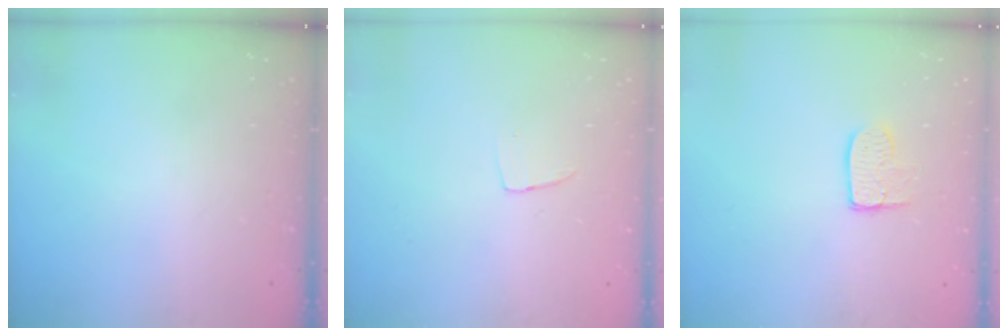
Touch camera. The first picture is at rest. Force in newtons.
{"total": 2.9, "press": 2.9, "slide": 0.1}
{"total": 6.2, "press": 6.2, "slide": 0.4}